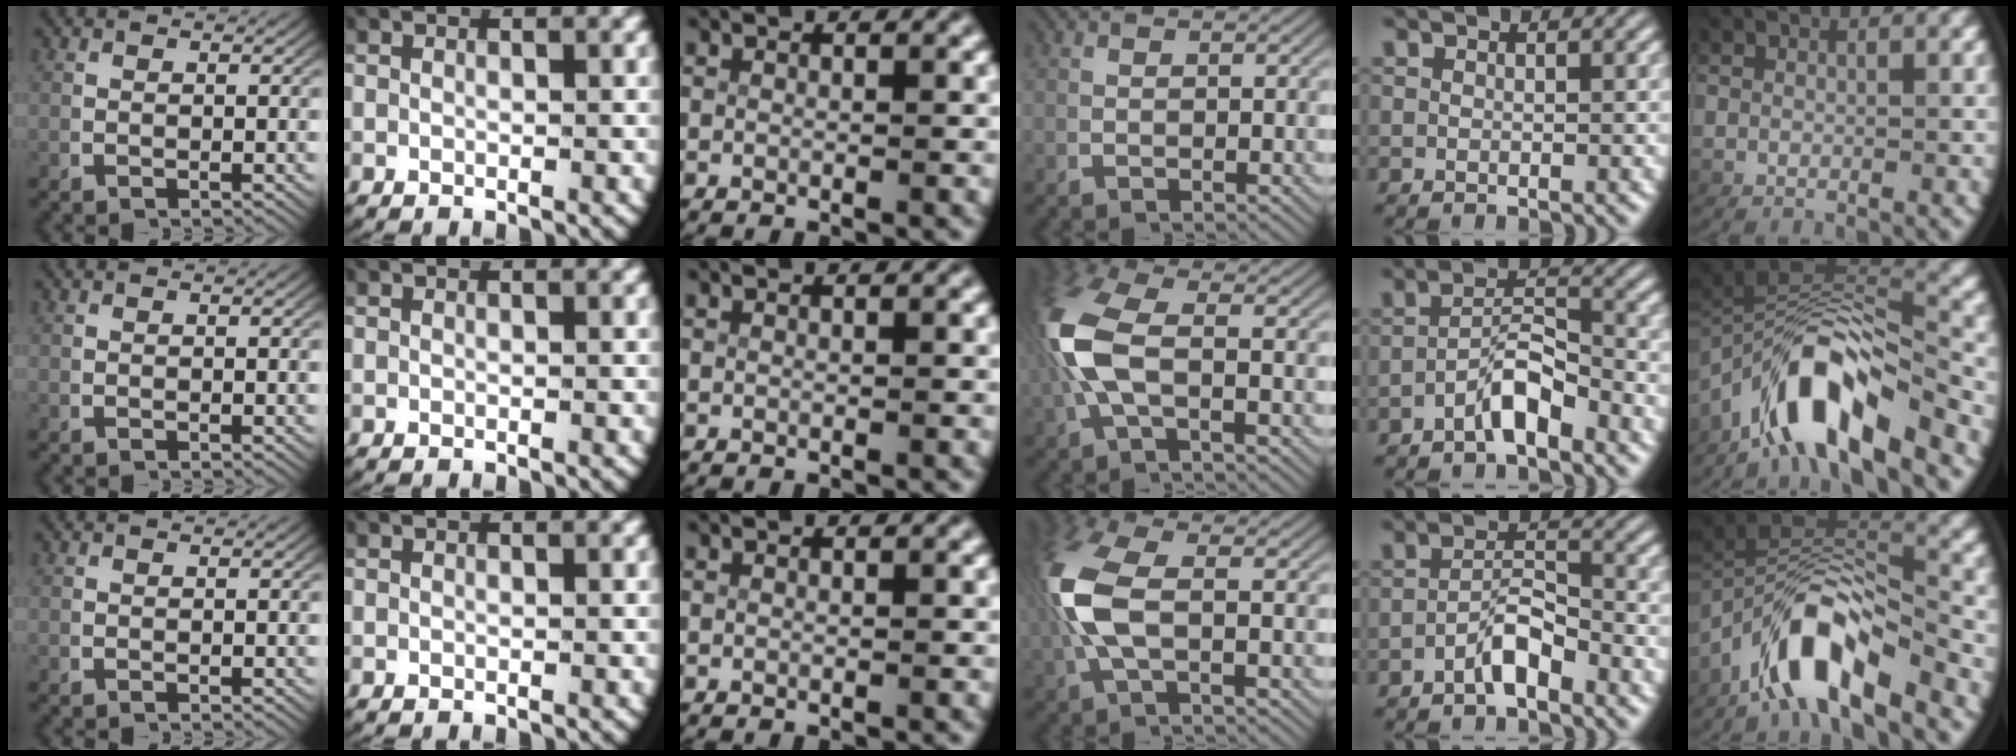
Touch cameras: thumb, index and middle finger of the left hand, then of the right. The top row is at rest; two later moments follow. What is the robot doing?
{"motion": "lift_and_place", "object": "fork"}